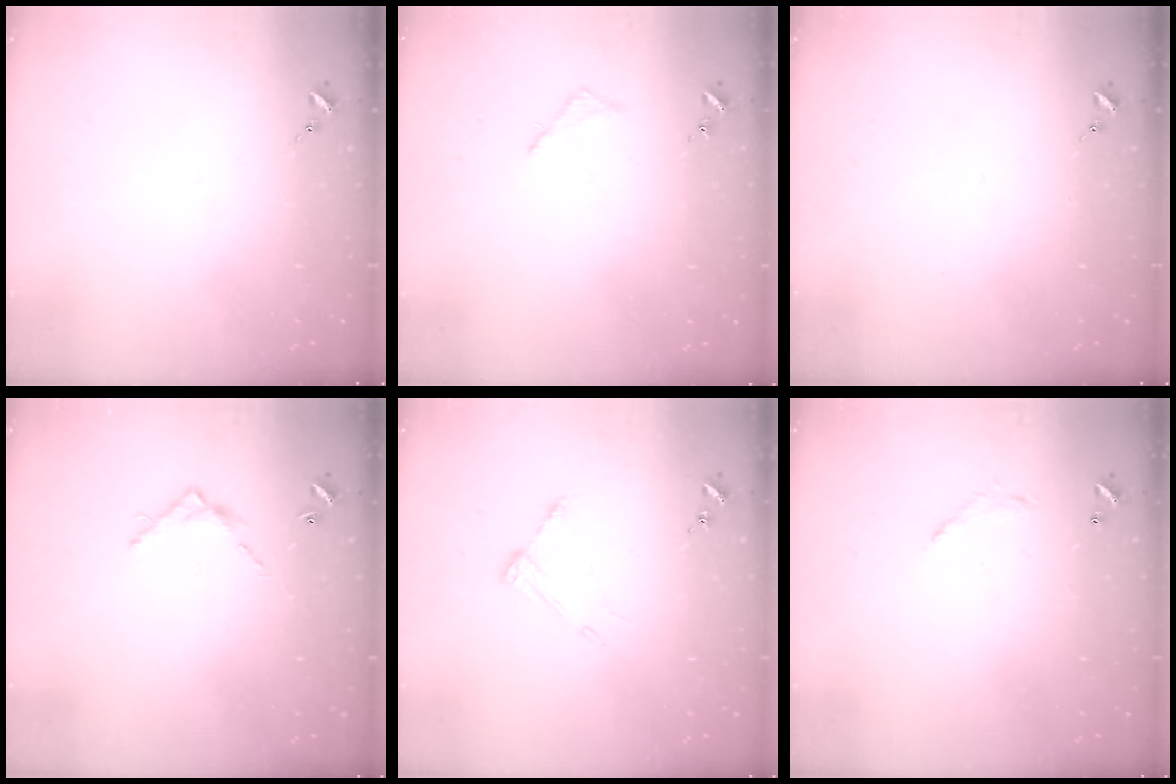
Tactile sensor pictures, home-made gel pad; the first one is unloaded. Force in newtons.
{"total": 2.8, "press": 2.7, "slide": 0.3}
{"total": 0.0}
{"total": 7.0, "press": 7.0, "slide": 0.2}
{"total": 6.4, "press": 6.4, "slide": 0.4}
{"total": 6.2, "press": 6.2, "slide": 0.4}